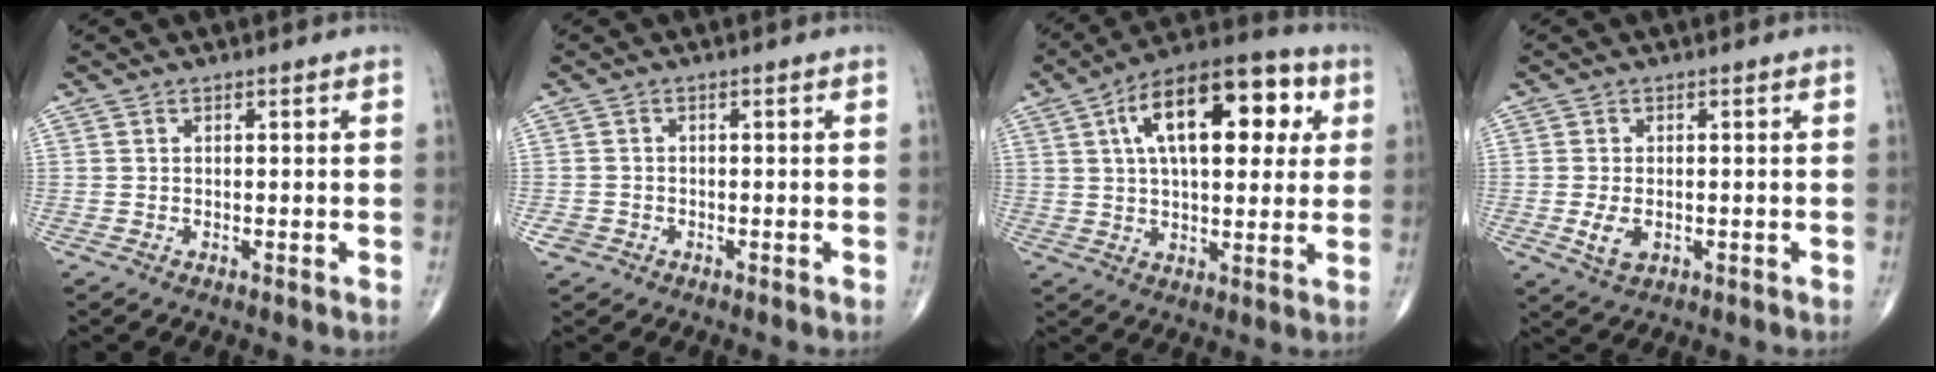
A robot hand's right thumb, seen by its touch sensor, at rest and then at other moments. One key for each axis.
{"total": 1.8, "fx": -0.9, "fy": 1.5, "fz": 0.5, "tx": -0.008, "ty": 0.006, "tz": -0.016}
{"total": 20.2, "fx": 6.0, "fy": 9.7, "fz": 16.7, "tx": -0.230, "ty": 0.017, "tz": 0.082}
{"total": 3.9, "fx": -0.7, "fy": 2.3, "fz": 3.0, "tx": -0.059, "ty": -0.007, "tz": -0.008}